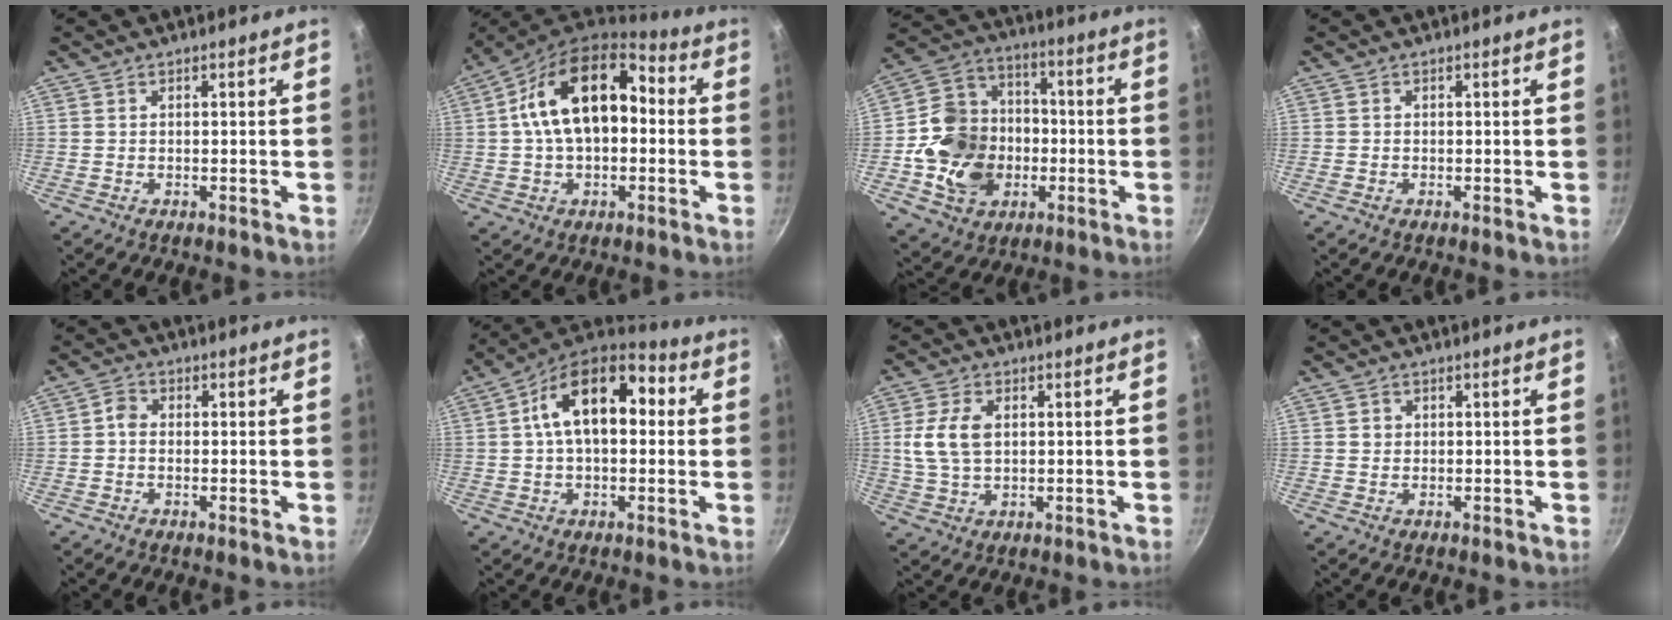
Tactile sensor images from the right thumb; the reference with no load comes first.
{"total": 18.2, "force": [1.8, 11.0, 14.4], "torque": [-0.229, 0.041, 0.021]}
{"total": 17.9, "force": [-3.6, 14.4, 10.0], "torque": [-0.145, 0.028, -0.060]}
{"total": 0.6, "force": [-0.2, 0.4, 0.4], "torque": [-0.006, -0.001, -0.005]}
{"total": 2.8, "force": [-0.1, 2.0, 2.0], "torque": [-0.027, 0.003, -0.012]}
{"total": 16.7, "force": [2.9, 9.6, 13.3], "torque": [-0.198, 0.036, 0.037]}
{"total": 7.7, "force": [1.2, 4.8, 5.9], "torque": [-0.124, 0.003, 0.028]}
{"total": 1.3, "force": [0.3, 1.2, 0.4], "torque": [-0.001, 0.001, 0.004]}